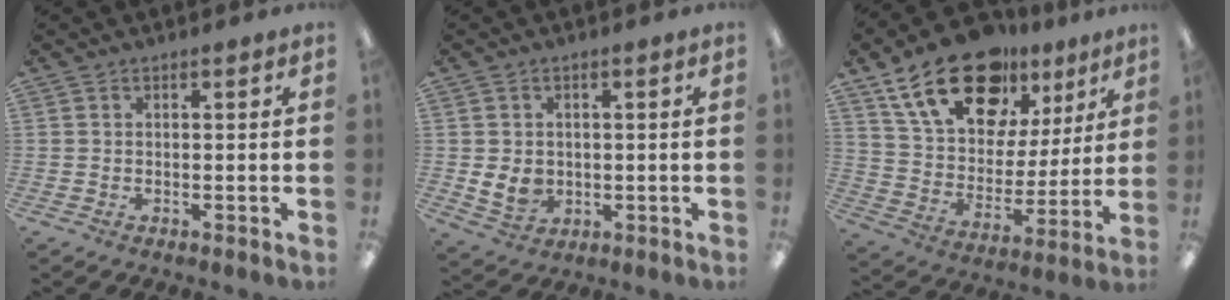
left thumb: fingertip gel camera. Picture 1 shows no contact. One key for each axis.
{"total": 5.3, "fx": 0.1, "fy": 4.6, "fz": 2.7, "tx": -0.049, "ty": -0.001, "tz": 0.001}
{"total": 23.0, "fx": 14.6, "fy": 12.8, "fz": 12.2, "tx": -0.208, "ty": -0.071, "tz": 0.263}